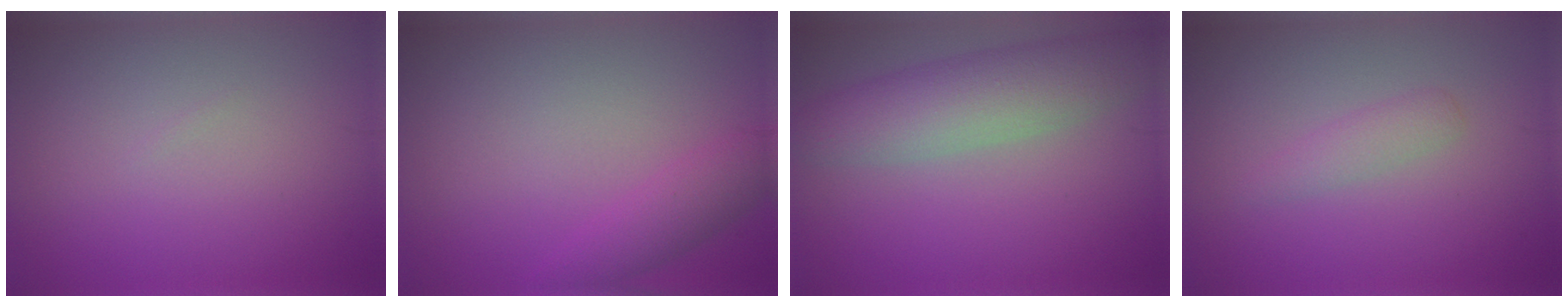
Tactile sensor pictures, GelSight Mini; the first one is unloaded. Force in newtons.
{"total": 2.6, "press": 2.6, "slide": 0.2}
{"total": 6.0, "press": 6.0, "slide": 0.2}
{"total": 1.4, "press": 1.4, "slide": 0.0}